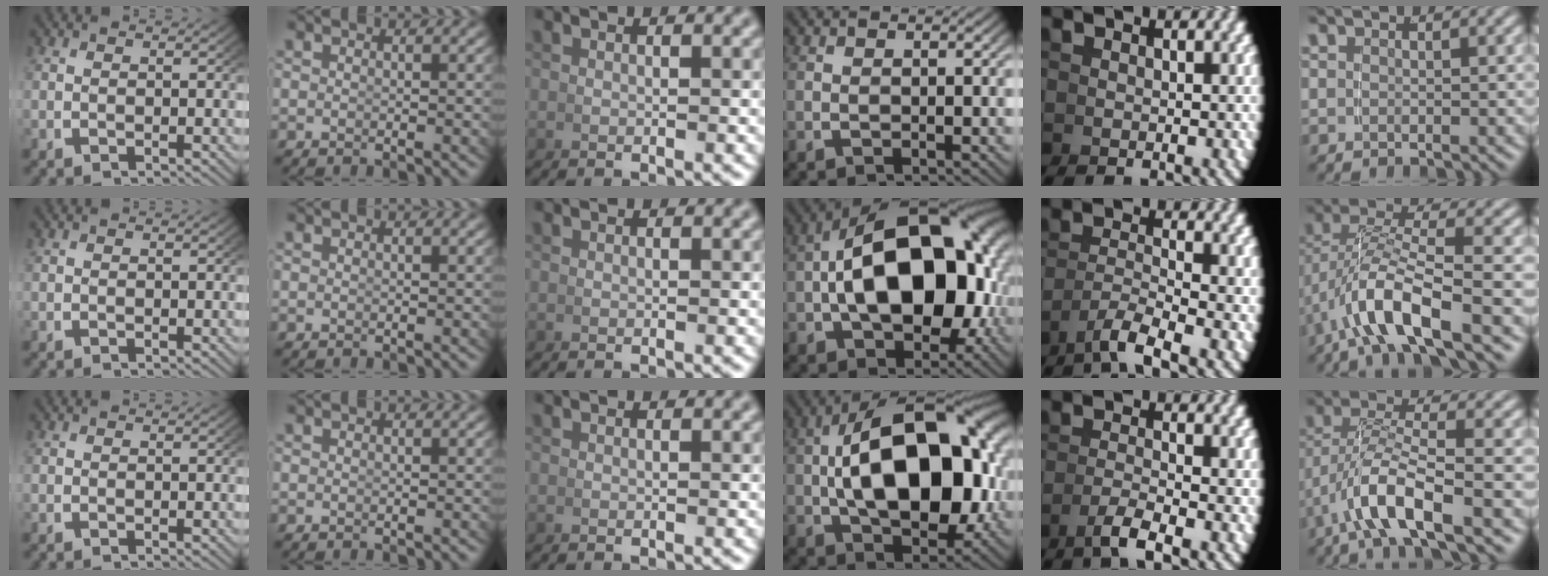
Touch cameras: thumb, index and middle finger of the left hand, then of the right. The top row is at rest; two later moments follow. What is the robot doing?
{"motion": "lift_and_place", "object": "bowl"}